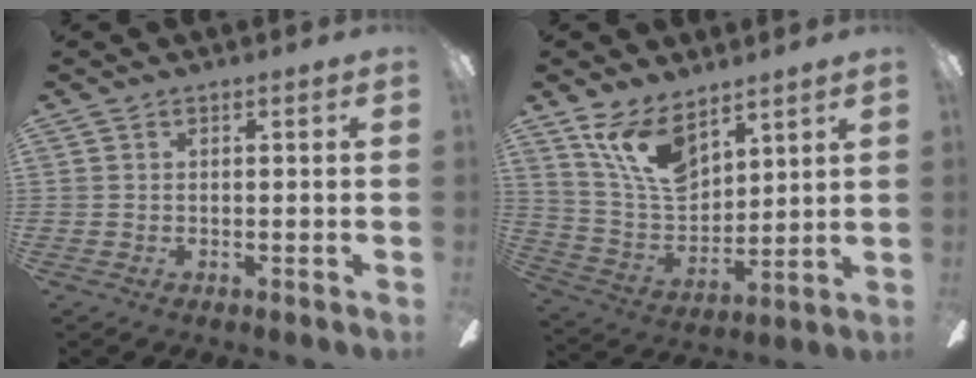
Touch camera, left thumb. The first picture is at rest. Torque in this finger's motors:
{"motor_torque": [1.52, 0.75, 1.22, -1.25, 0.20]}